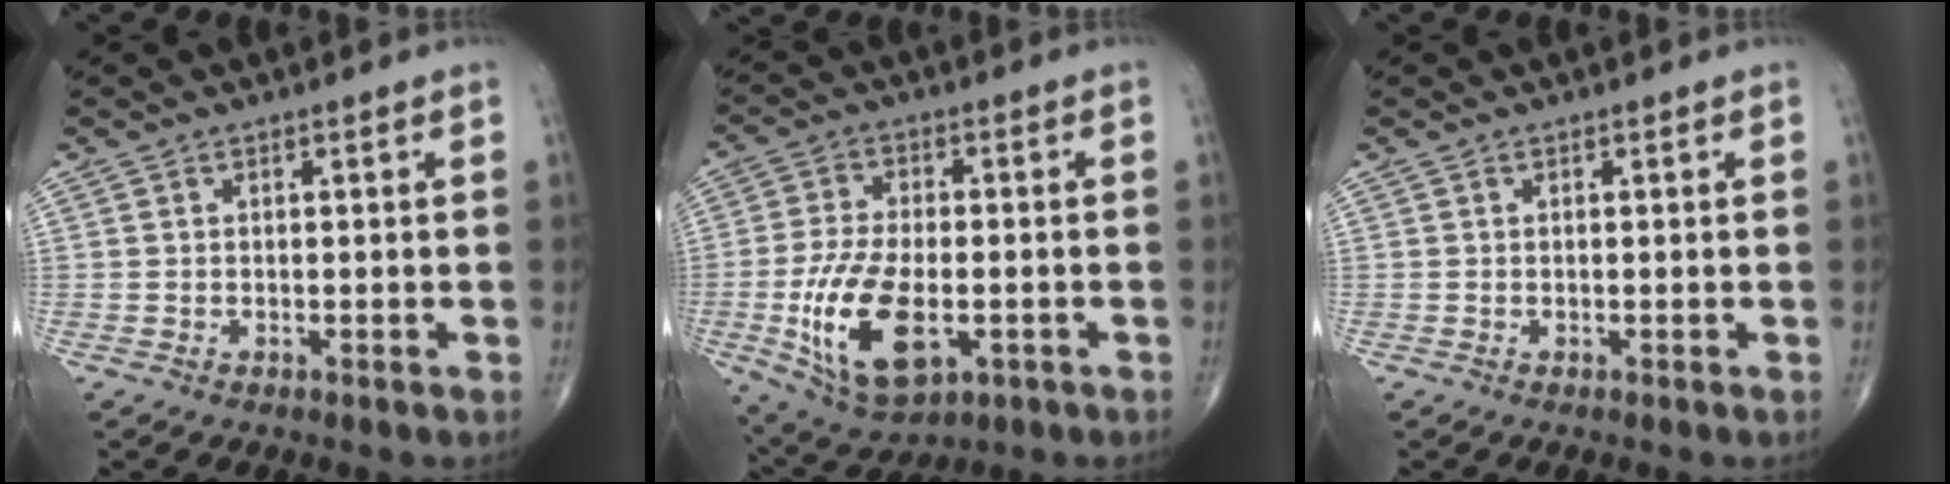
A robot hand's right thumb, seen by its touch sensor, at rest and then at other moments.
{"total": 15.5, "force": [-4.0, 7.9, 12.7], "torque": [-0.239, -0.001, -0.058]}
{"total": 0.0}